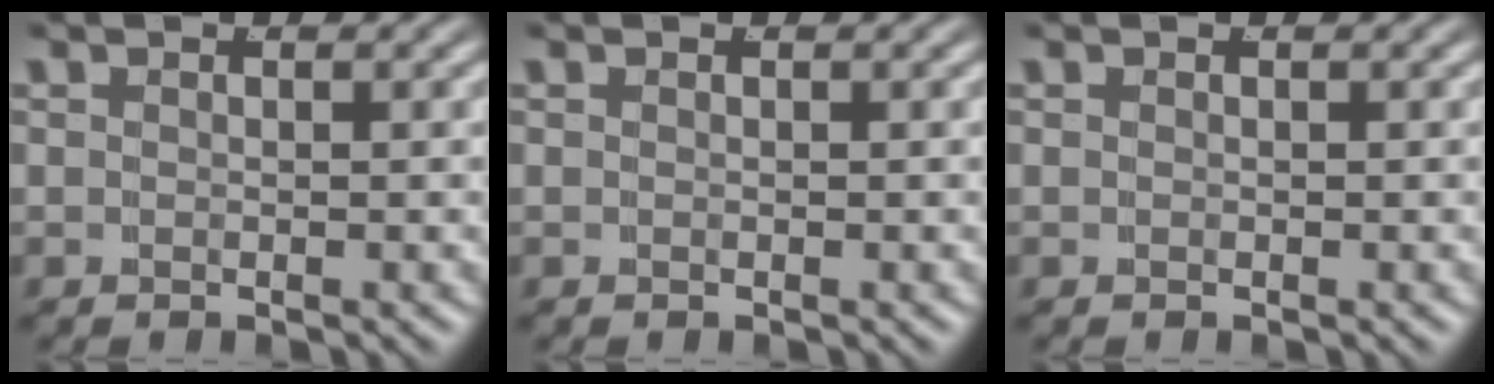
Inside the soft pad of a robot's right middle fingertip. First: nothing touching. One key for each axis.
{"total": 0.0}
{"total": 0.0}